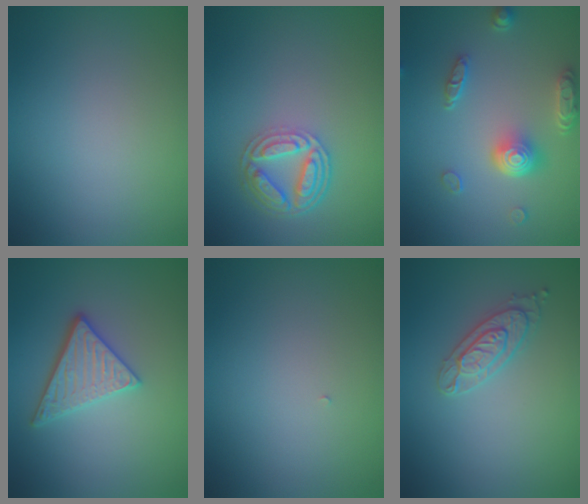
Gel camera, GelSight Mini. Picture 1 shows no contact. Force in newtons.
{"total": 4.7, "press": 3.7, "slide": 3.0}
{"total": 4.7, "press": 3.7, "slide": 3.0}
{"total": 3.3, "press": 3.0, "slide": 1.5}
{"total": 0.0}
{"total": 2.5, "press": 2.4, "slide": 0.6}